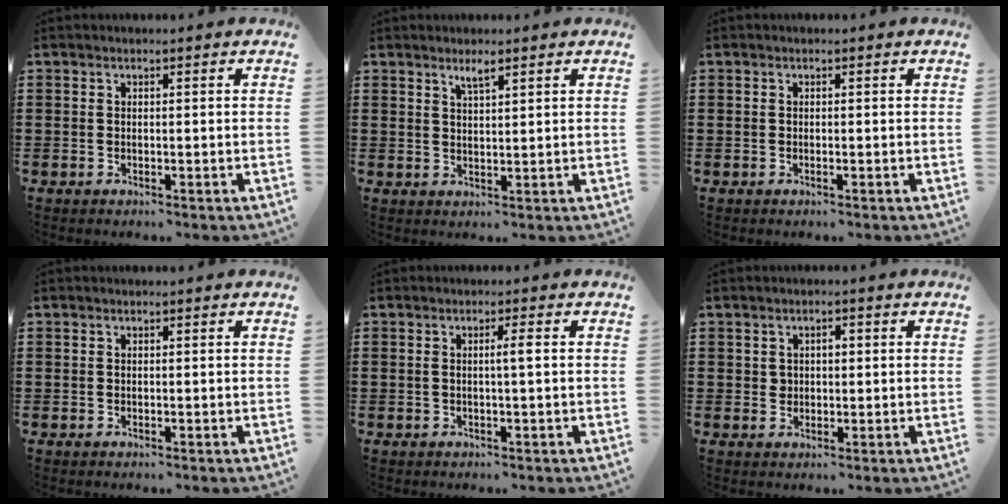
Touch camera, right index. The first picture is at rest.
{"total": 2.1, "force": [1.6, 0.3, 1.3], "torque": [-0.028, 0.002, 0.027]}
{"total": 0.0}
{"total": 0.0}
{"total": 1.9, "force": [0.0, -0.1, 1.9], "torque": [-0.035, -0.001, -0.003]}
{"total": 1.7, "force": [0.4, 1.4, 0.9], "torque": [-0.021, 0.010, 0.005]}